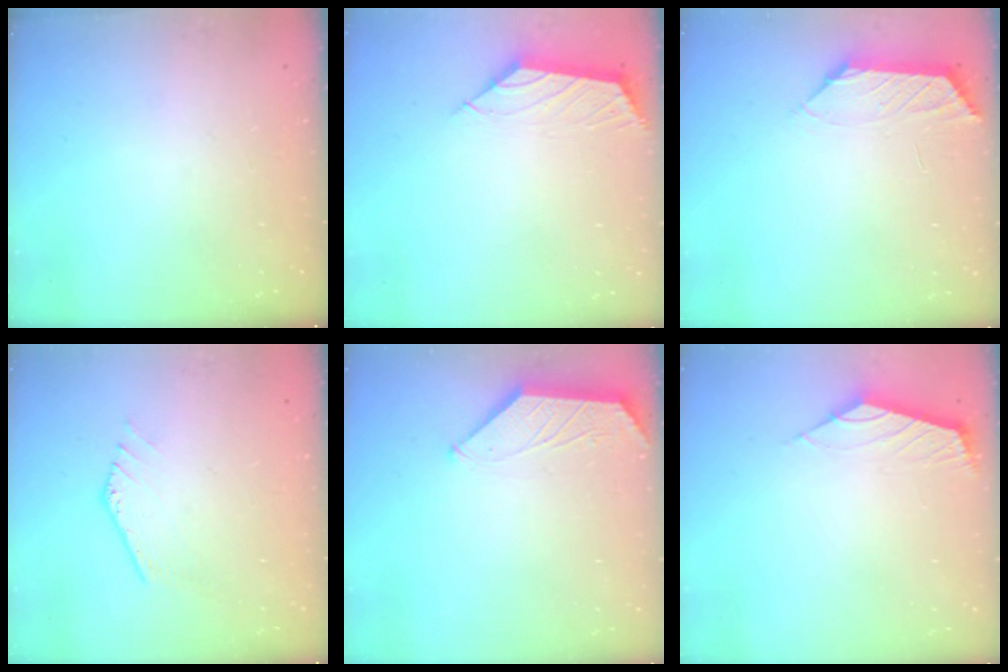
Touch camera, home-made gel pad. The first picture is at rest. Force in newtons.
{"total": 2.6, "press": 2.5, "slide": 0.7}
{"total": 1.0, "press": 0.9, "slide": 0.5}
{"total": 1.1, "press": 1.1, "slide": 0.3}
{"total": 1.1, "press": 1.0, "slide": 0.4}
{"total": 2.4, "press": 2.3, "slide": 0.4}